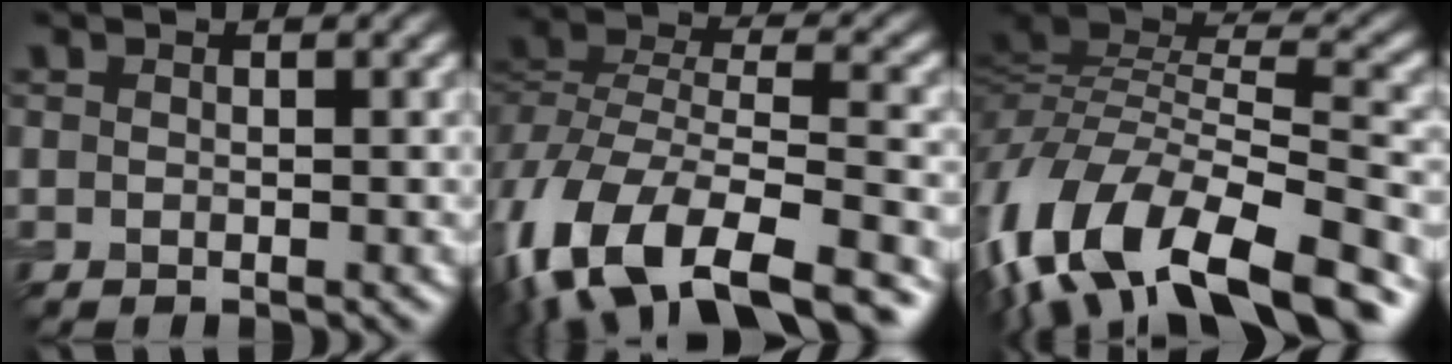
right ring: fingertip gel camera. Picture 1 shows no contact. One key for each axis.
{"total": 15.3, "fx": -9.5, "fy": 6.7, "fz": 10.0, "tx": -0.213, "ty": -0.010, "tz": -0.140}
{"total": 15.5, "fx": -8.3, "fy": 7.1, "fz": 11.1, "tx": -0.239, "ty": -0.003, "tz": -0.138}